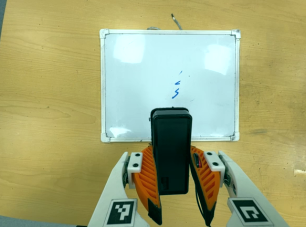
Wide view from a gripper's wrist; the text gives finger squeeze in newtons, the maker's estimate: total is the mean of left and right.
{"total": 5.3, "left": 4.8, "right": 5.8}